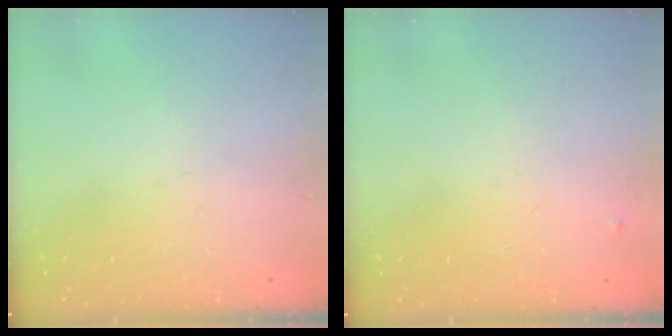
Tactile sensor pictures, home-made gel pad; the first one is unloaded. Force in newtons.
{"total": 3.8, "press": 3.7, "slide": 0.6}